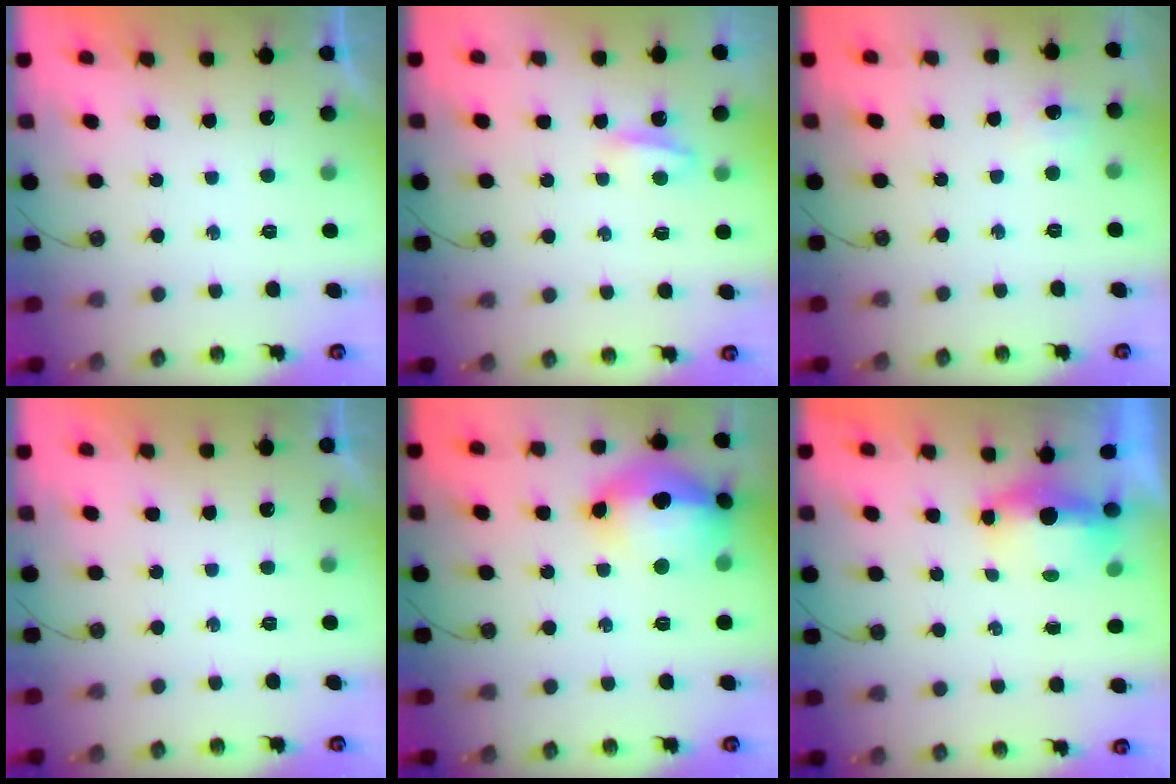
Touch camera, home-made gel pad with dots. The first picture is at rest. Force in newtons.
{"total": 3.9, "press": 3.9, "slide": 0.4}
{"total": 5.9, "press": 5.8, "slide": 0.6}
{"total": 0.0}
{"total": 17.5, "press": 17.4, "slide": 1.9}
{"total": 13.4, "press": 6.1, "slide": 11.9}